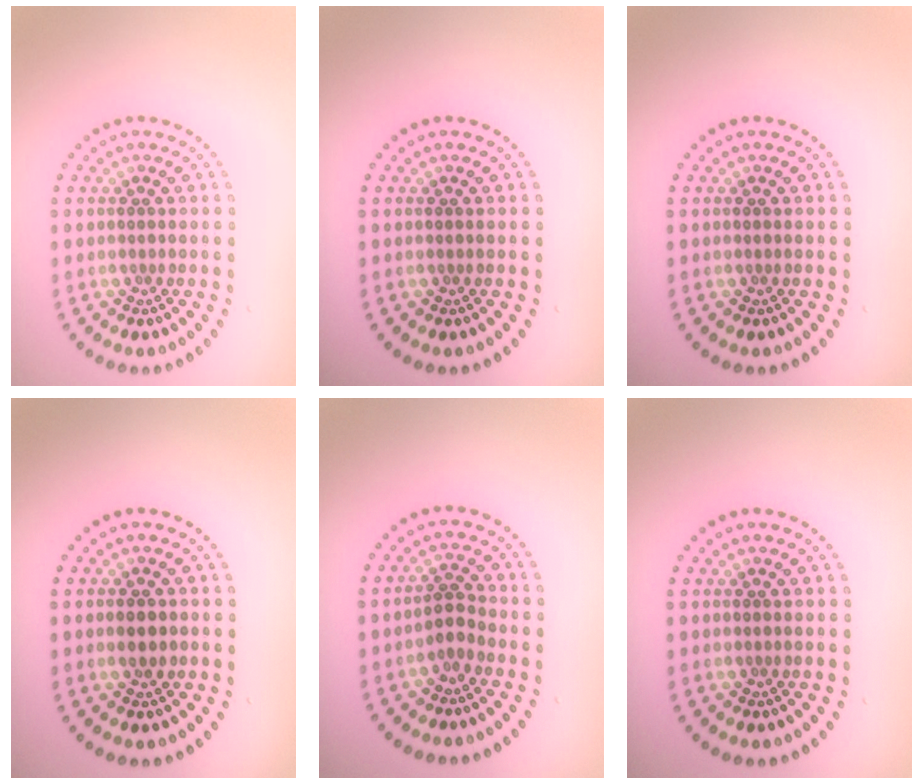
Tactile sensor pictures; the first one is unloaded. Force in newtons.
{"total": 0.0}
{"total": 0.0}
{"total": 2.1, "press": 2.1, "slide": 0.2}
{"total": 1.4, "press": 1.1, "slide": 0.8}
{"total": 0.0}